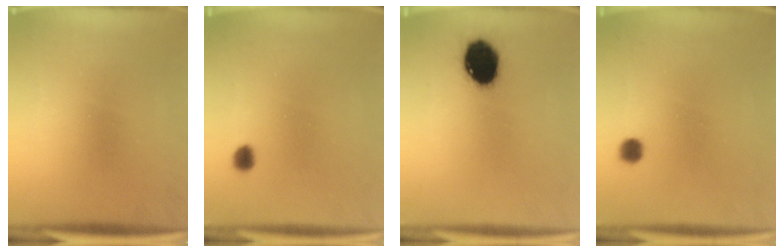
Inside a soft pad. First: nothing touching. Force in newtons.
{"total": 1.9}
{"total": 13.1}
{"total": 2.6}